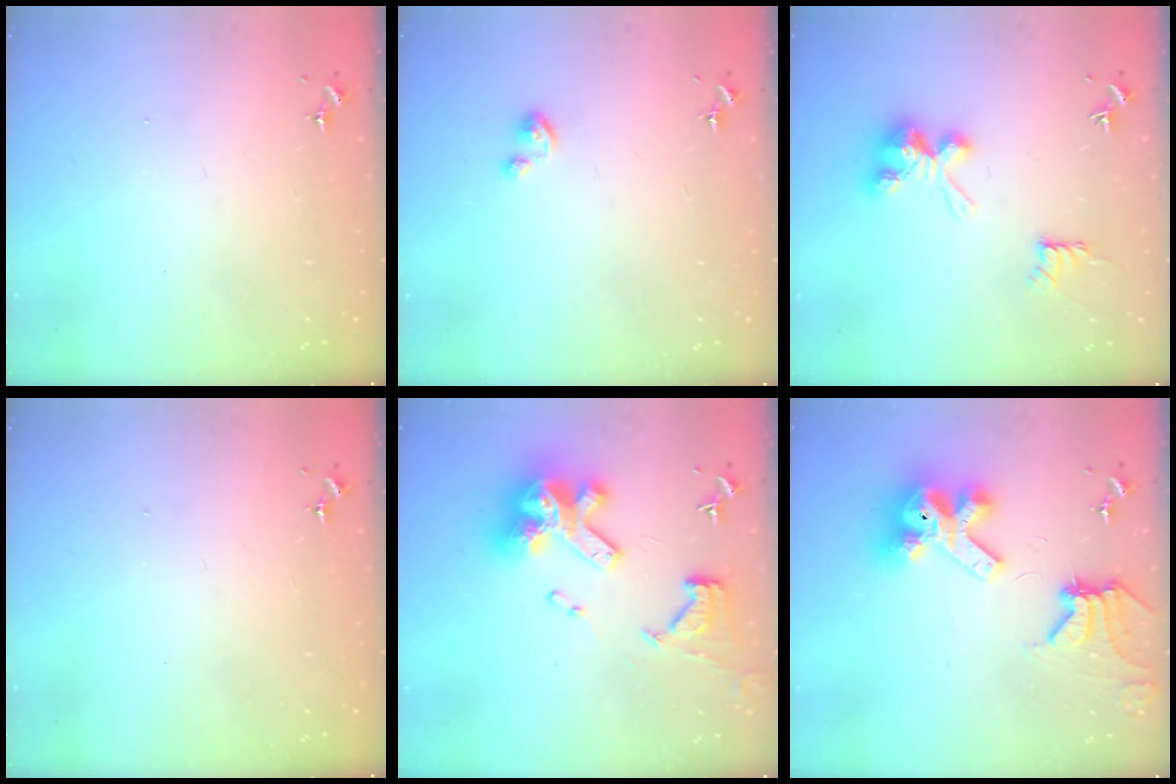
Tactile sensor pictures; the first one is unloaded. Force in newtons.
{"total": 2.4, "press": 2.4, "slide": 0.2}
{"total": 9.6, "press": 9.6, "slide": 0.2}
{"total": 0.0}
{"total": 22.8, "press": 22.7, "slide": 2.7}
{"total": 14.9, "press": 14.8, "slide": 2.0}